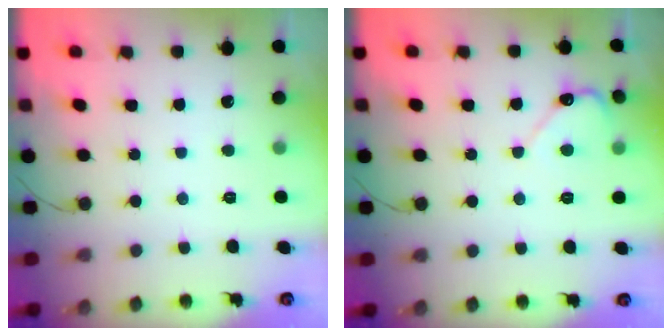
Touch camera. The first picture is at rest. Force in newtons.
{"total": 4.1, "press": 4.1, "slide": 0.4}